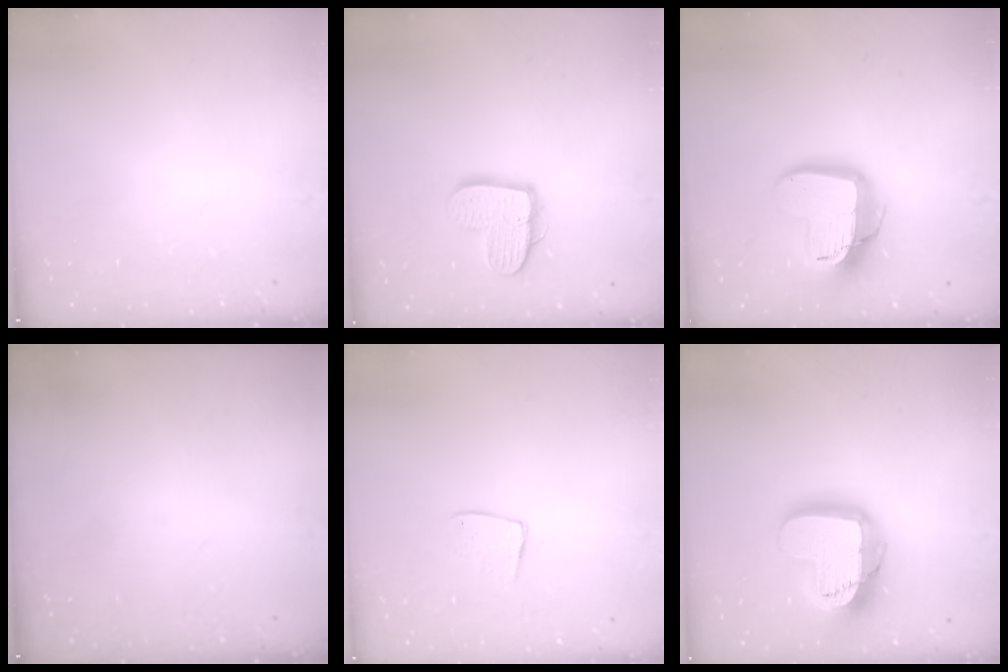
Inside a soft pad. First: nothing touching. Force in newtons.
{"total": 12.6, "press": 12.6, "slide": 0.8}
{"total": 16.3, "press": 16.3, "slide": 1.4}
{"total": 0.0}
{"total": 7.9, "press": 7.9, "slide": 0.4}
{"total": 24.2, "press": 24.1, "slide": 1.8}